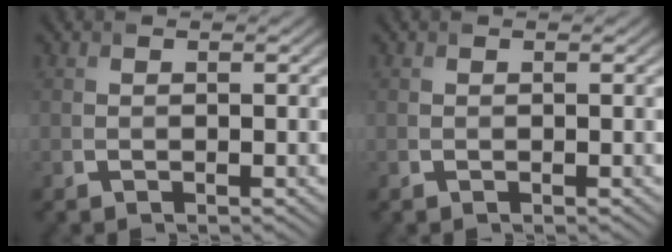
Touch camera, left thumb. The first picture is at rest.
{"total": 0.0}